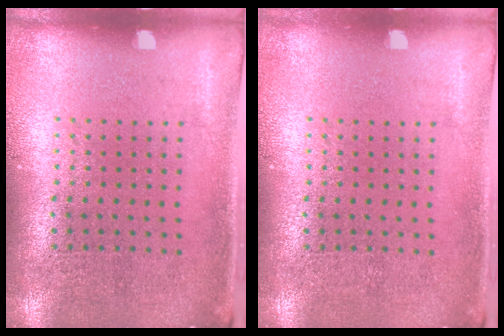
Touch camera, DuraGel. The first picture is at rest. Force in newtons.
{"total": 0.0}